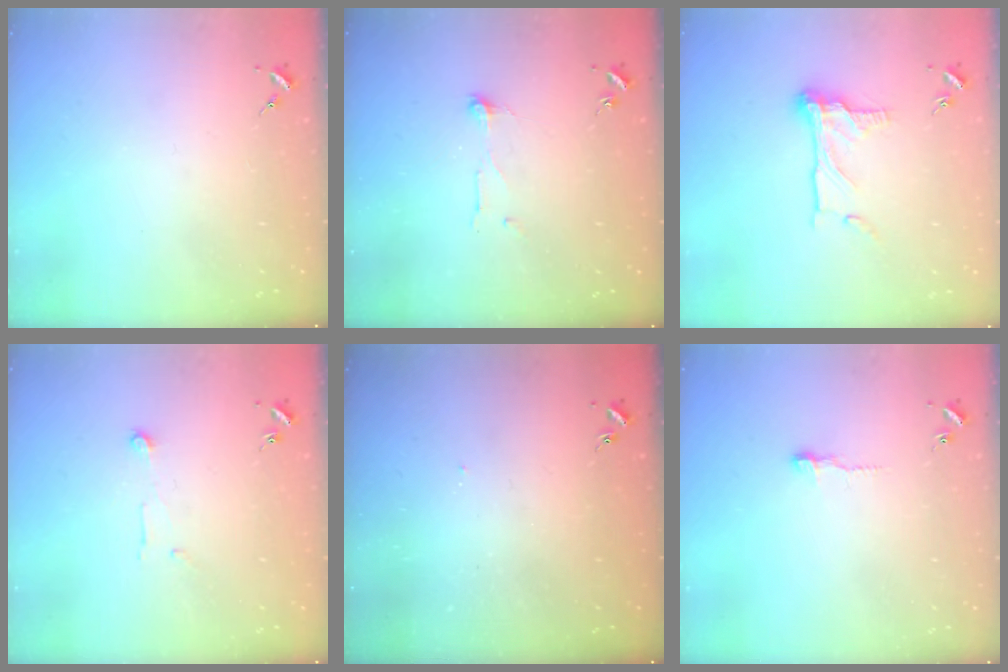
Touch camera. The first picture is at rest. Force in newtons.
{"total": 3.8, "press": 3.8, "slide": 0.3}
{"total": 11.4, "press": 11.4, "slide": 0.9}
{"total": 5.3, "press": 5.3, "slide": 0.2}
{"total": 2.7, "press": 2.7, "slide": 0.1}
{"total": 4.0, "press": 4.0, "slide": 0.4}